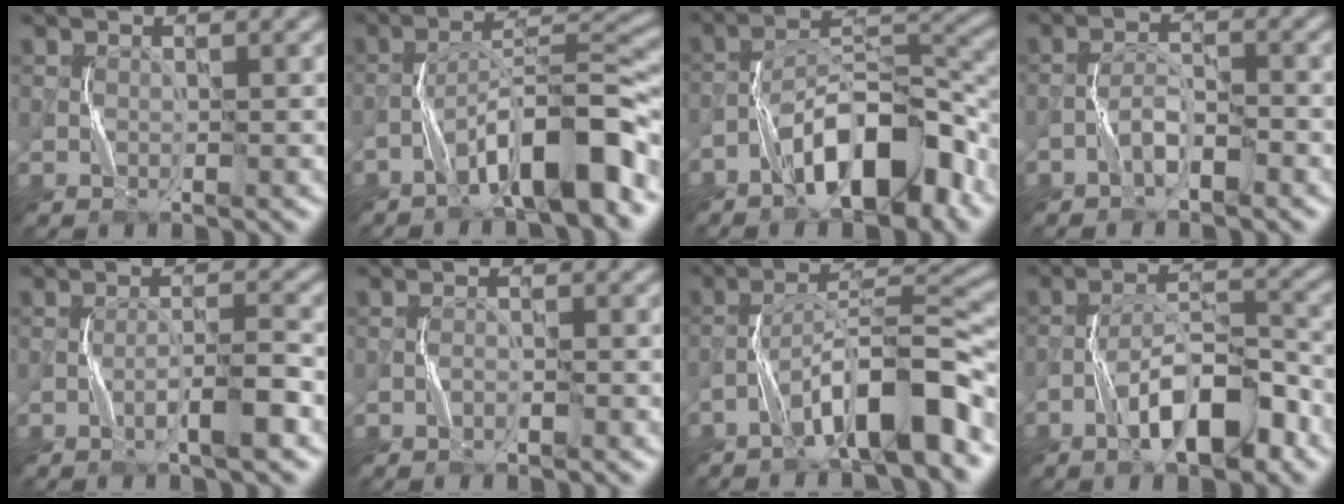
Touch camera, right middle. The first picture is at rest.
{"total": 8.3, "force": [-4.8, 1.6, 6.6], "torque": [-0.106, 0.024, -0.080]}
{"total": 9.3, "force": [-5.3, 3.4, 6.8], "torque": [-0.105, 0.023, -0.095]}
{"total": 2.4, "force": [-1.7, 0.7, 1.5], "torque": [-0.028, 0.011, -0.035]}
{"total": 3.0, "force": [-1.5, 0.2, 2.6], "torque": [-0.041, 0.015, -0.031]}
{"total": 0.8, "force": [-0.7, 0.2, 0.4], "torque": [-0.008, 0.003, -0.014]}
{"total": 8.3, "force": [-4.8, 1.5, 6.6], "torque": [-0.110, 0.024, -0.080]}
{"total": 7.1, "force": [-3.9, 2.3, 5.5], "torque": [-0.088, 0.017, -0.066]}